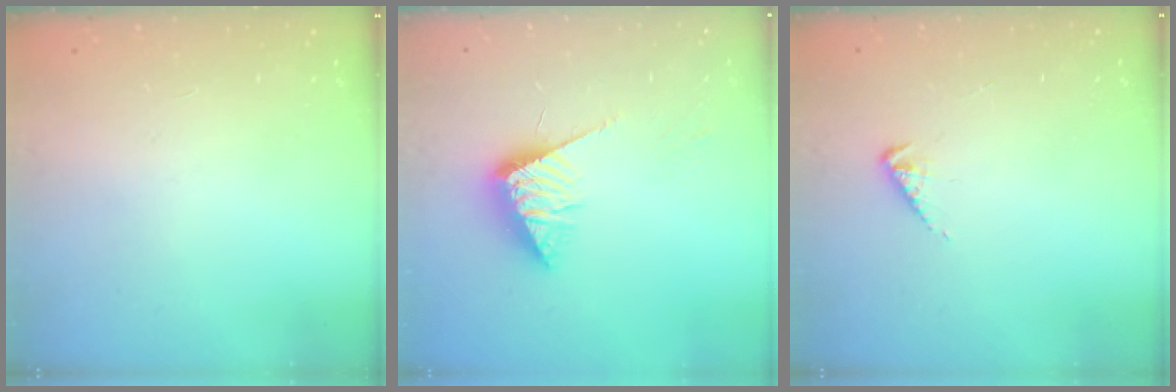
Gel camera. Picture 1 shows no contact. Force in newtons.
{"total": 10.2, "press": 10.2, "slide": 0.4}
{"total": 2.9, "press": 2.9, "slide": 0.6}